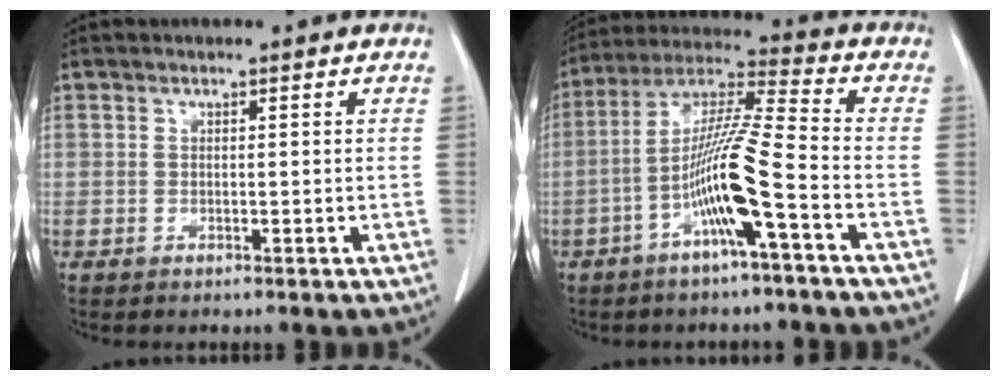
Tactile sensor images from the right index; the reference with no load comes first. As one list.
[{"total": 12.0, "force": [-4.5, -0.4, 11.2], "torque": [-0.221, 0.010, -0.089]}]